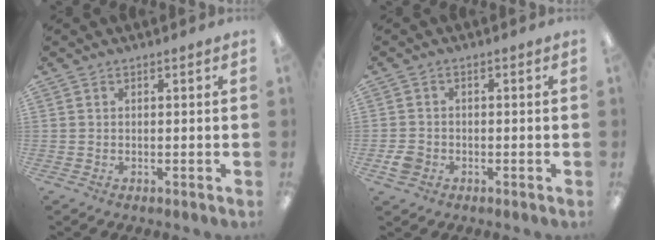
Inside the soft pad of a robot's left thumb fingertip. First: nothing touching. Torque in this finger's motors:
{"motor_torque": [-0.07, 0.11, 0.14, -0.14, 0.00]}